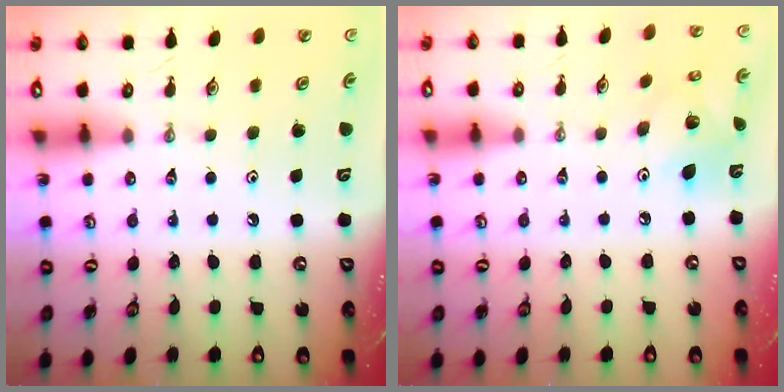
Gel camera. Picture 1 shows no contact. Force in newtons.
{"total": 7.8, "press": 7.8, "slide": 0.6}